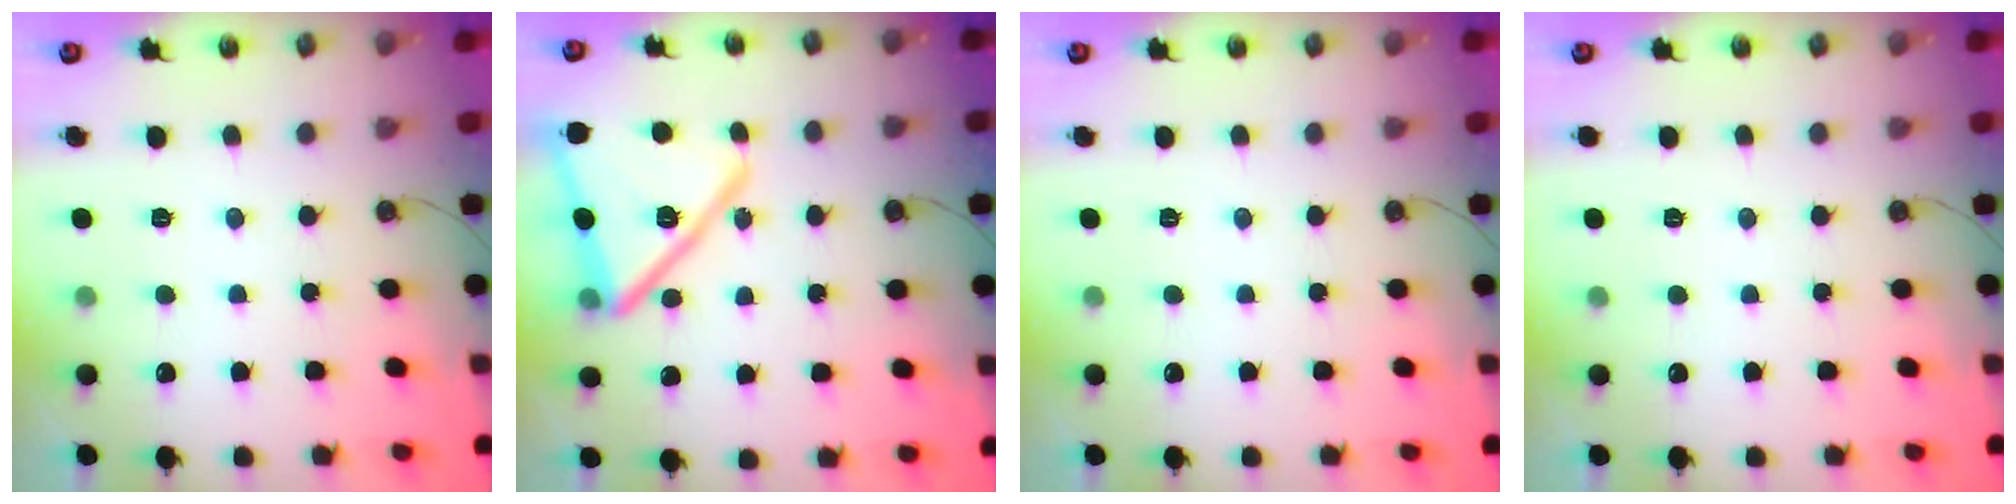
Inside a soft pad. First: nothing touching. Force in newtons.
{"total": 21.2, "press": 21.2, "slide": 1.6}
{"total": 0.0}
{"total": 1.7, "press": 0.9, "slide": 1.5}